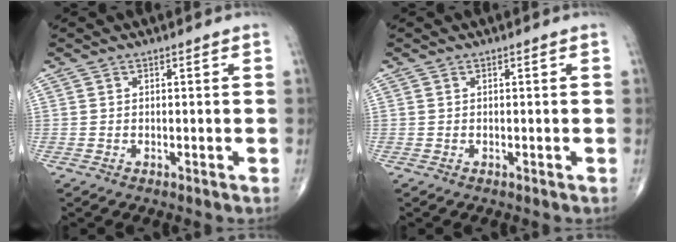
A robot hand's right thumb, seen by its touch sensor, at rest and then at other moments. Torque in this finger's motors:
{"motor_torque": [-0.01, -0.15, -0.29, 0.07, 0.03]}